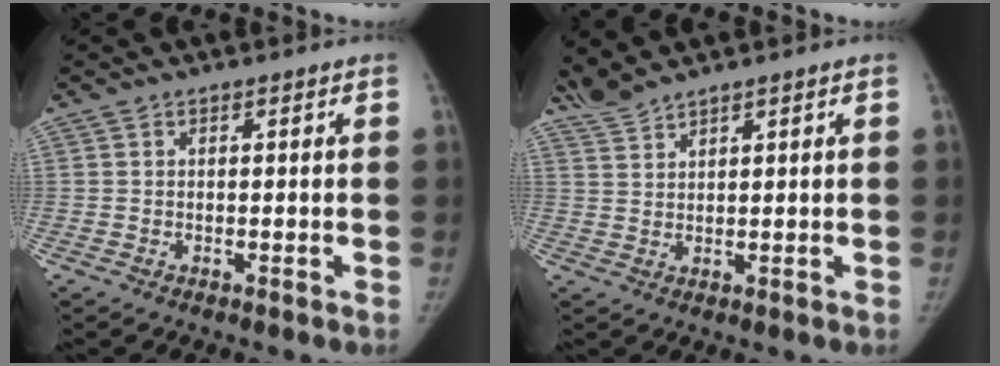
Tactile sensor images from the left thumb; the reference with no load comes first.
{"total": 3.1, "force": [3.1, -0.4, 0.4], "torque": [-0.017, -0.003, 0.074]}